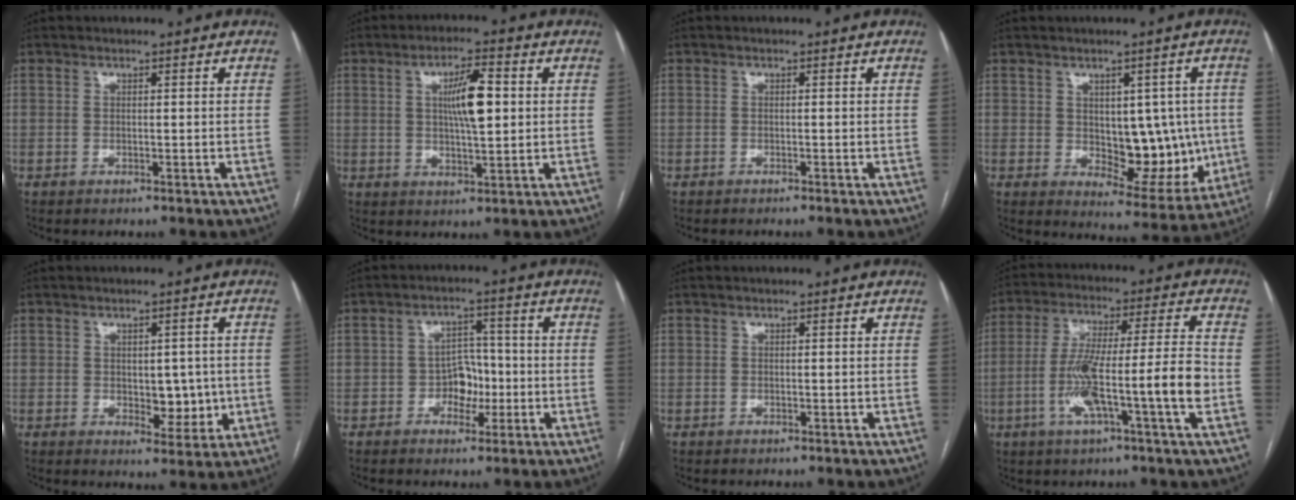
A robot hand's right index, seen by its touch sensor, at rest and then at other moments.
{"total": 7.4, "force": [1.2, 1.3, 7.2], "torque": [-0.125, 0.008, 0.023]}
{"total": 1.1, "force": [-0.9, -0.3, 0.4], "torque": [-0.005, 0.004, -0.014]}
{"total": 10.8, "force": [-0.2, 5.9, 9.1], "torque": [-0.100, 0.005, 0.019]}
{"total": 5.5, "force": [-0.2, 3.1, 4.5], "torque": [-0.051, -0.002, 0.006]}
{"total": 4.7, "force": [-1.4, 3.4, 3.0], "torque": [-0.040, 0.013, -0.023]}
{"total": 0.0}
{"total": 13.9, "force": [-3.8, -0.3, 13.4], "torque": [-0.241, 0.008, -0.070]}